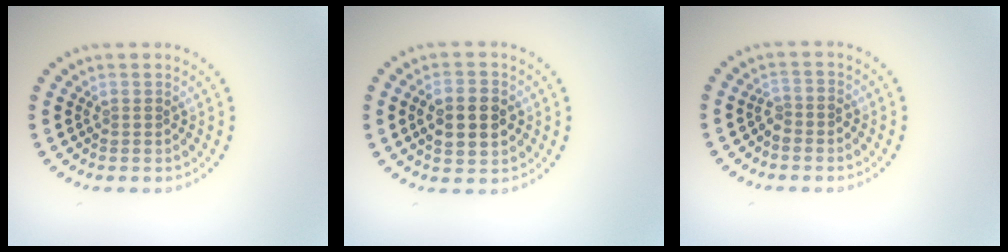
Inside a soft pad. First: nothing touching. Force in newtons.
{"total": 4.6, "press": 4.6, "slide": 0.0}
{"total": 1.3, "press": 1.1, "slide": 0.7}